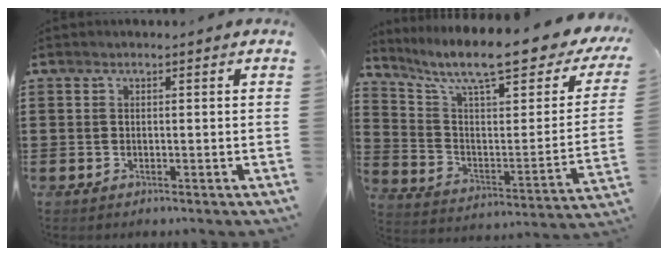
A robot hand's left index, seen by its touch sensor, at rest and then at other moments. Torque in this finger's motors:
{"motor_torque": [2.14, 0.00, 0.92, 0.21]}